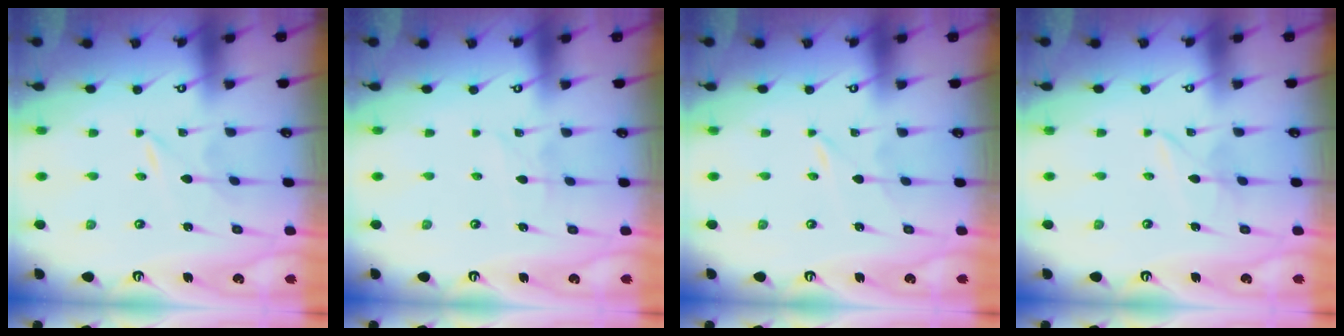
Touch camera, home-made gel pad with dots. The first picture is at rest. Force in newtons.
{"total": 2.3, "press": 2.3, "slide": 0.3}
{"total": 0.0}
{"total": 3.0, "press": 3.0, "slide": 0.2}